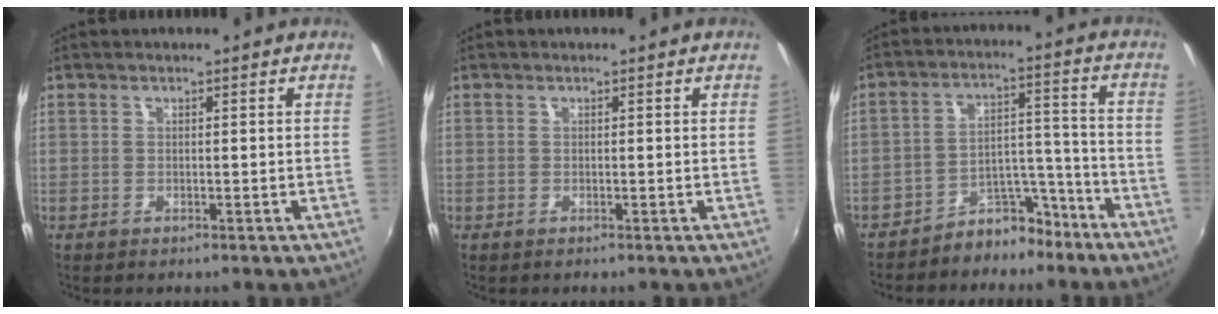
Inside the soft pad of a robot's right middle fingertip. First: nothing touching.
{"total": 0.0}
{"total": 8.5, "force": [-7.1, 4.2, 2.2], "torque": [-0.025, 0.047, -0.100]}